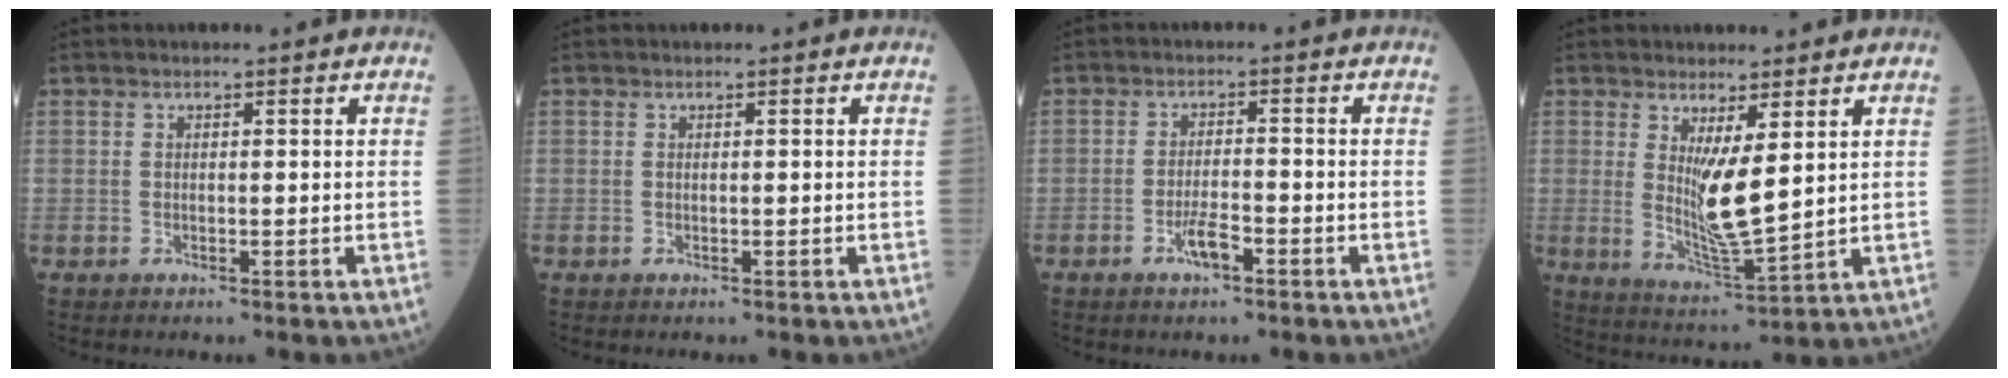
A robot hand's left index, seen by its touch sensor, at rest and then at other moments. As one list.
[{"total": 0.0}, {"total": 3.1, "force": [-1.9, 0.6, 2.3], "torque": [-0.047, 0.000, -0.036]}, {"total": 7.0, "force": [1.8, 0.7, 6.8], "torque": [-0.134, -0.030, 0.040]}]